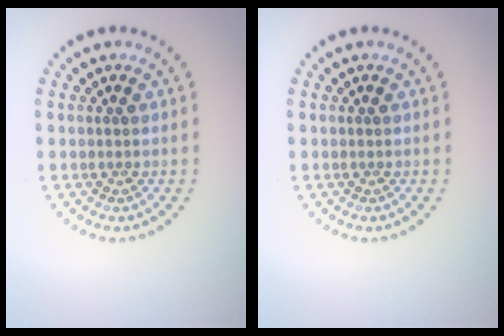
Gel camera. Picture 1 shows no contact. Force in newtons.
{"total": 0.0}